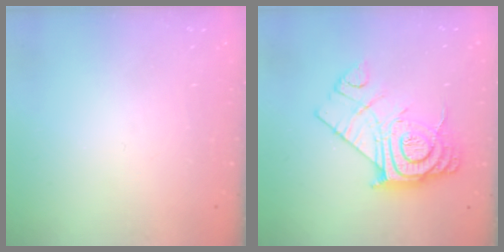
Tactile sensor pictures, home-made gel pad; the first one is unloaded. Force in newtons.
{"total": 17.2, "press": 17.1, "slide": 1.3}